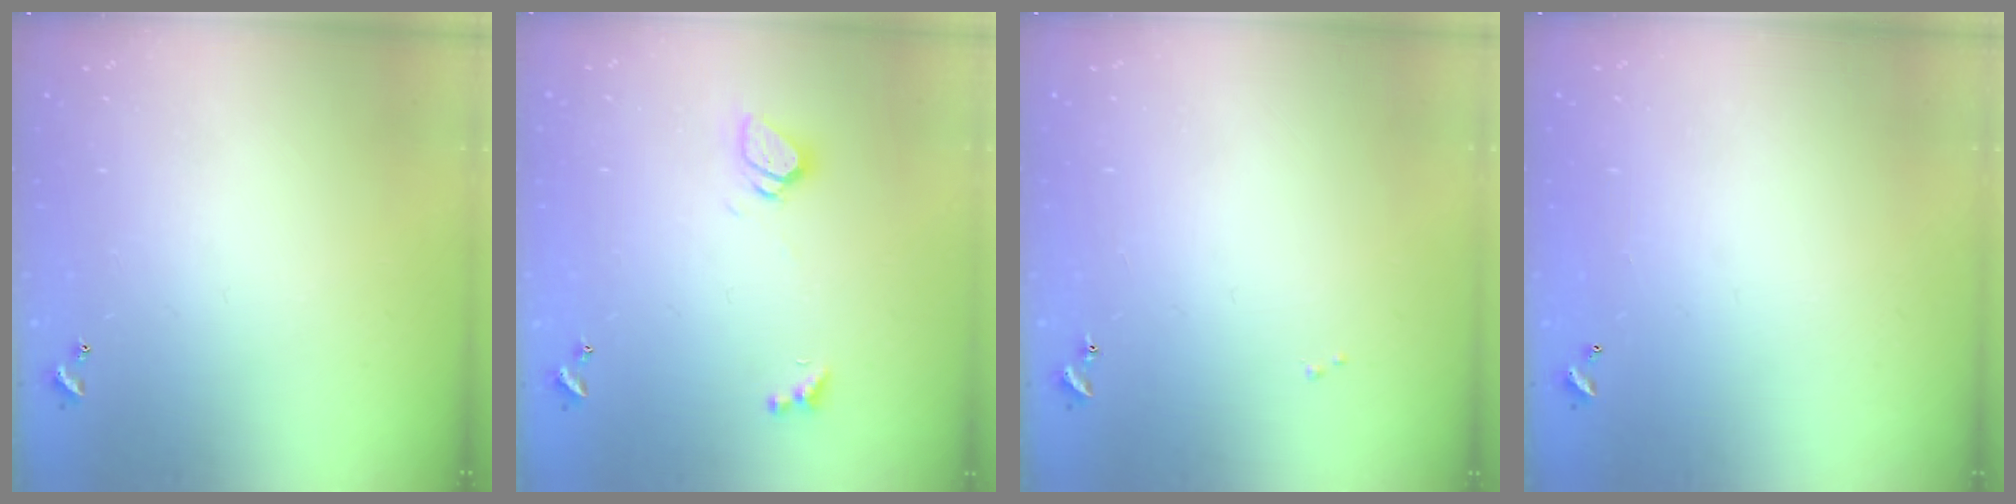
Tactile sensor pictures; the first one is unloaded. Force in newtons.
{"total": 2.3, "press": 2.3, "slide": 0.2}
{"total": 0.0}
{"total": 2.8, "press": 2.8, "slide": 0.1}